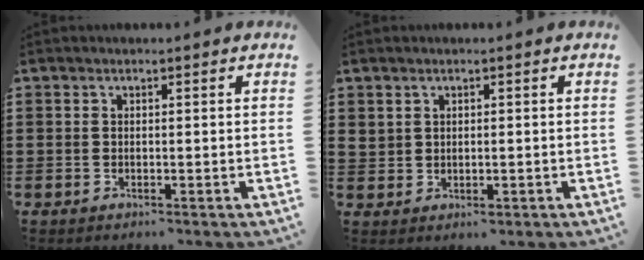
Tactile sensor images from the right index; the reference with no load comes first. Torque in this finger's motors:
{"motor_torque": [-0.15, 0.17, 0.02, 0.01]}